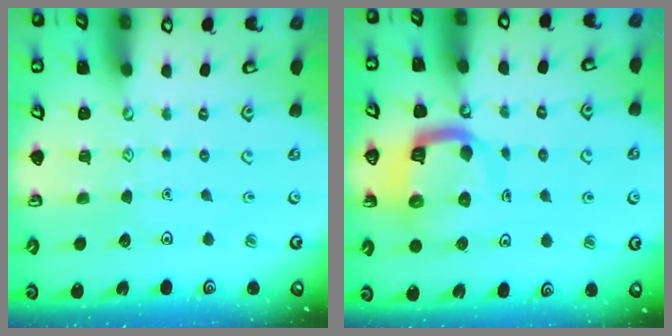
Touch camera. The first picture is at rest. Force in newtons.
{"total": 13.1, "press": 13.0, "slide": 1.5}